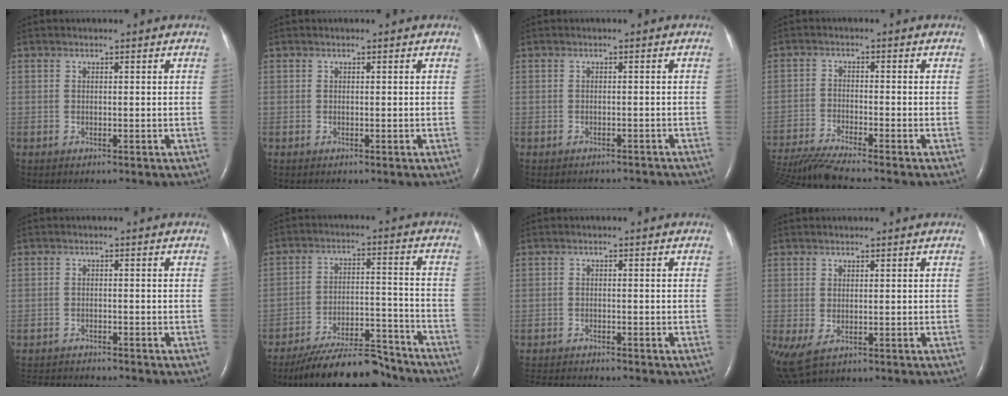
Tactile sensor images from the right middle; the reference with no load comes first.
{"total": 0.0}
{"total": 4.0, "force": [-3.8, 1.1, 0.5], "torque": [-0.010, -0.005, -0.039]}
{"total": 8.3, "force": [-7.5, -1.7, 3.2], "torque": [-0.053, -0.030, -0.134]}
{"total": 6.3, "force": [-6.0, 0.3, 1.7], "torque": [-0.026, -0.014, -0.094]}
{"total": 14.3, "force": [-12.9, 2.6, 5.7], "torque": [-0.095, 0.013, -0.207]}
{"total": 5.5, "force": [-5.2, -0.2, 1.7], "torque": [-0.027, -0.017, -0.084]}
{"total": 3.7, "force": [-0.8, 1.6, 3.2], "torque": [-0.077, -0.008, -0.003]}